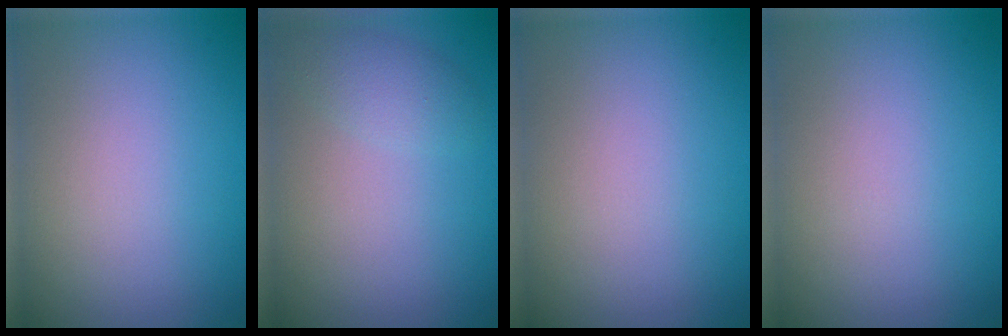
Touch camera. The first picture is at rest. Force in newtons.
{"total": 1.9, "press": 1.9, "slide": 0.1}
{"total": 0.0}
{"total": 0.0}